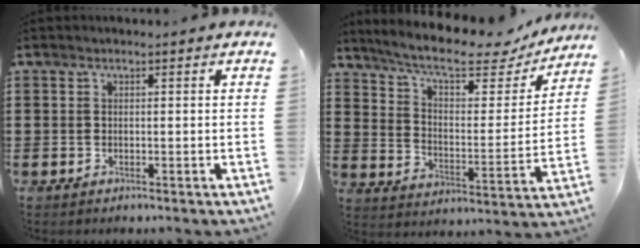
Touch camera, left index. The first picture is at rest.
{"total": 10.2, "force": [8.2, 1.7, 5.7], "torque": [-0.124, -0.045, 0.137]}